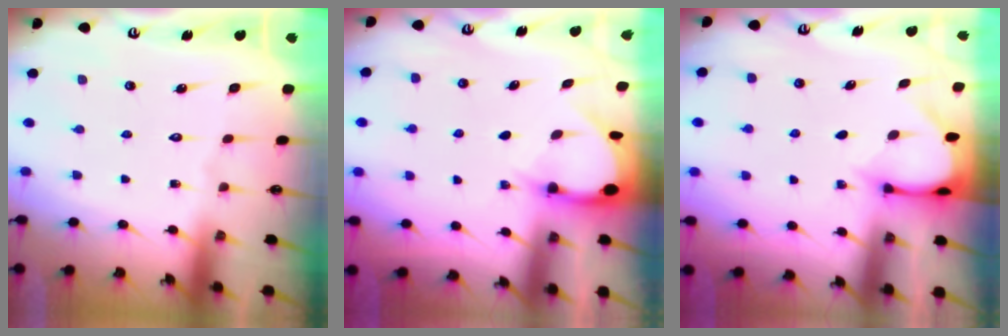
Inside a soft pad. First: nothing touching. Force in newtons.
{"total": 3.1, "press": 3.1, "slide": 0.2}
{"total": 3.2, "press": 3.2, "slide": 0.3}